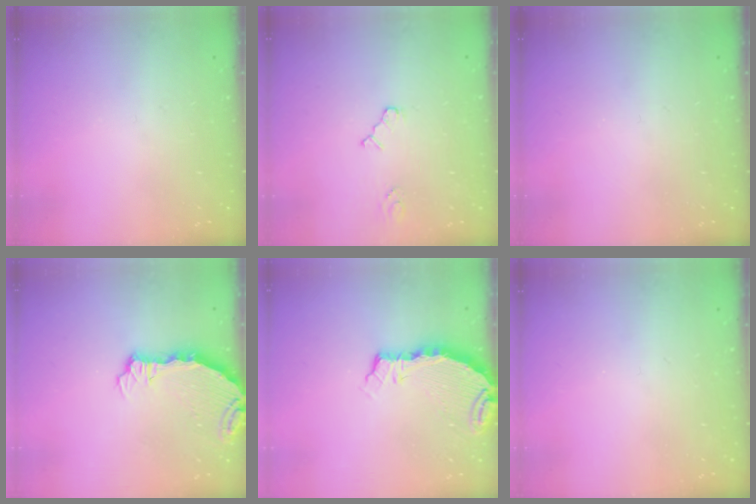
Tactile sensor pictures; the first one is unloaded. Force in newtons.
{"total": 2.6, "press": 2.6, "slide": 0.4}
{"total": 0.0}
{"total": 7.2, "press": 6.0, "slide": 4.0}
{"total": 5.6, "press": 5.6, "slide": 0.6}
{"total": 0.0}